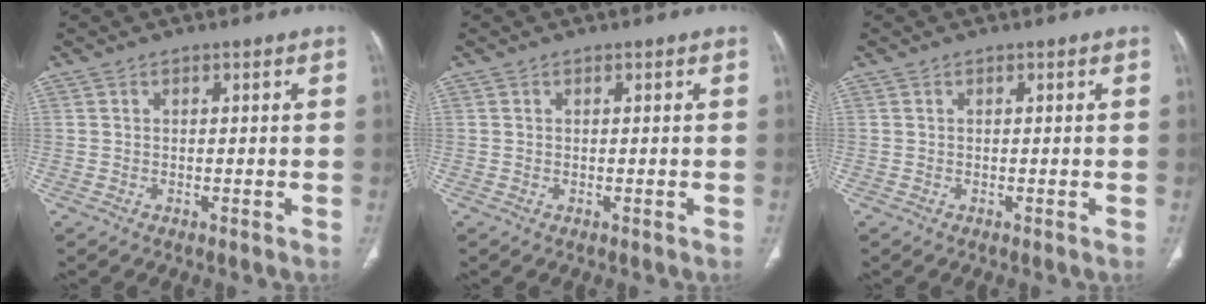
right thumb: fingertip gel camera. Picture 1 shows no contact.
{"total": 0.0}
{"total": 0.0}